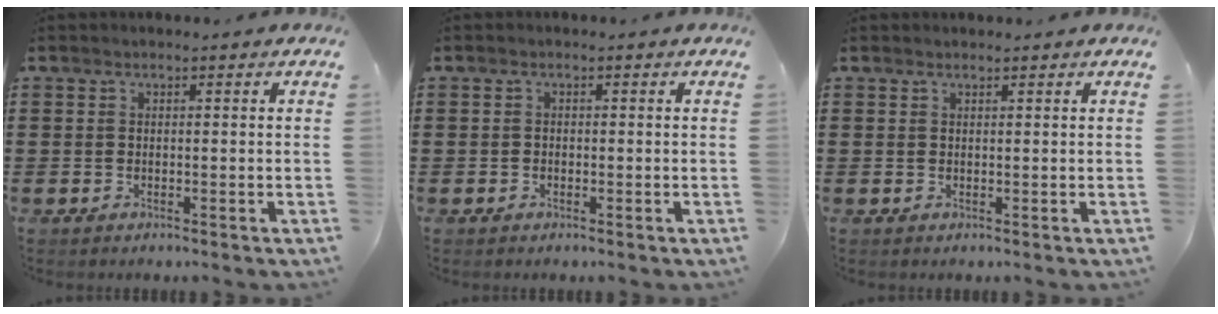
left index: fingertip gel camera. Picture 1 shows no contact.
{"total": 0.6, "force": [-0.4, 0.4, 0.2], "torque": [-0.006, -0.001, -0.008]}
{"total": 0.6, "force": [0.5, 0.0, 0.1], "torque": [-0.003, 0.000, 0.012]}